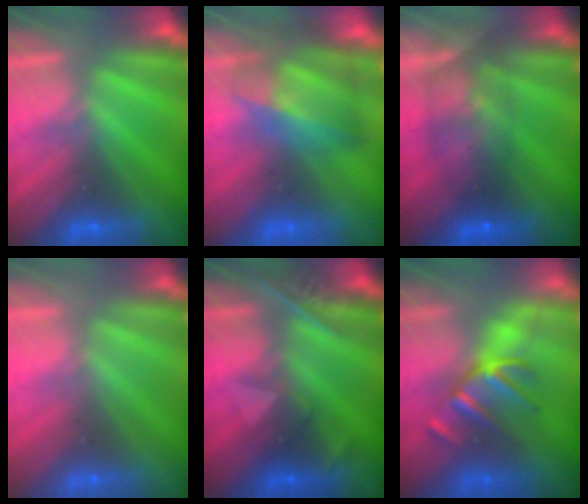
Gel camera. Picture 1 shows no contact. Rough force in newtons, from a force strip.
{"total": 4.8}
{"total": 7.7}
{"total": 2.9}
{"total": 2.4}
{"total": 2.9}